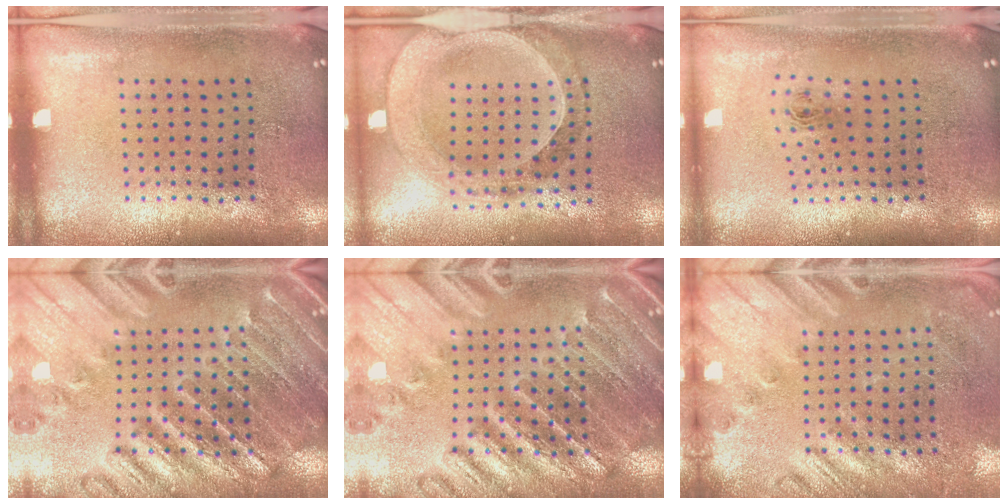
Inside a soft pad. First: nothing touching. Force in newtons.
{"total": 1.5, "press": 1.5, "slide": 0.3}
{"total": 0.8, "press": 0.3, "slide": 0.7}
{"total": 2.7, "press": 2.7, "slide": 0.4}
{"total": 2.7, "press": 2.7, "slide": 0.4}
{"total": 2.4, "press": 2.0, "slide": 1.4}